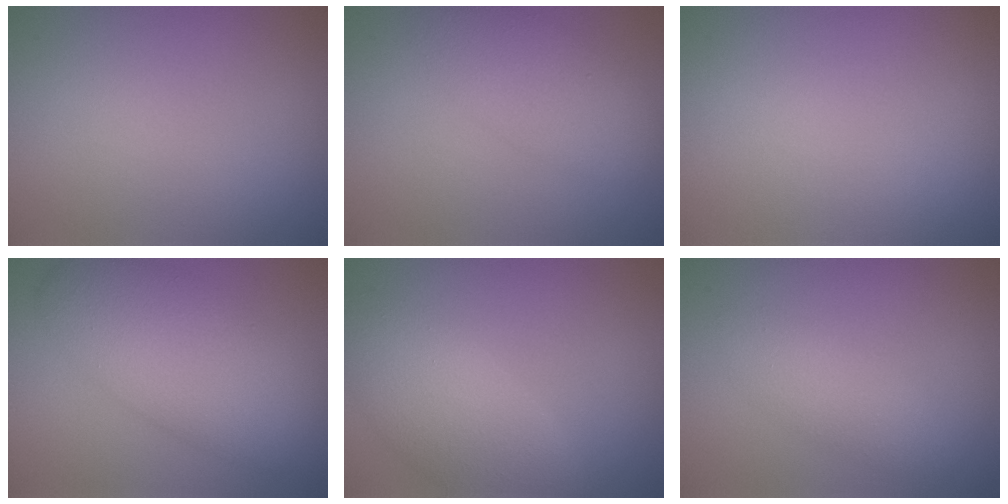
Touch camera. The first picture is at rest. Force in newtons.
{"total": 3.6, "press": 3.6, "slide": 0.0}
{"total": 0.0}
{"total": 7.0, "press": 7.0, "slide": 0.3}
{"total": 4.7, "press": 4.6, "slide": 0.5}
{"total": 2.2, "press": 2.2, "slide": 0.2}